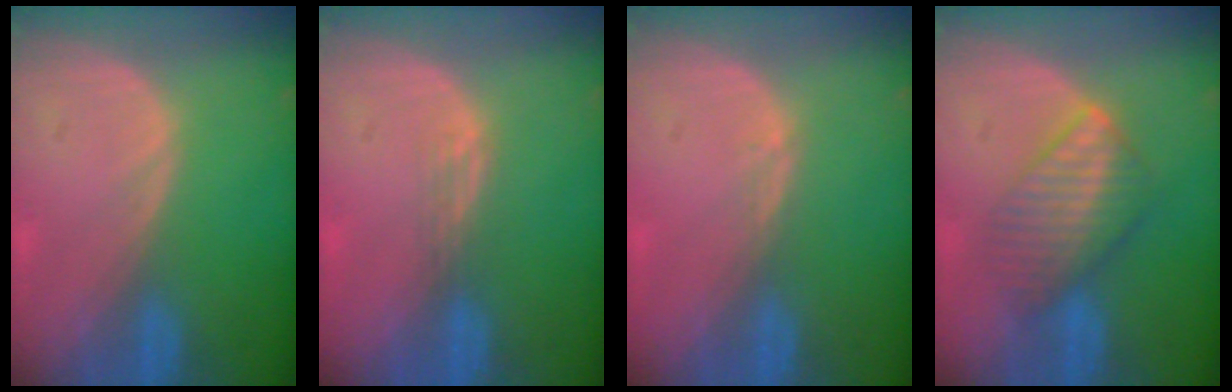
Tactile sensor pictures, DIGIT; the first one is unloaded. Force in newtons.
{"total": 1.8, "press": 1.3, "slide": 1.2}
{"total": 0.6, "press": 0.4, "slide": 0.4}
{"total": 6.6, "press": 6.5, "slide": 1.3}